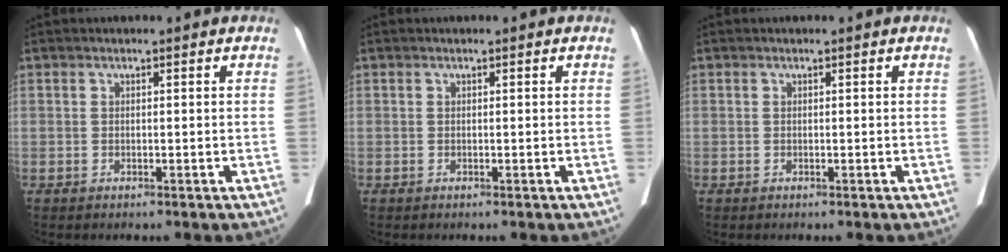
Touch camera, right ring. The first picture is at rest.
{"total": 0.0}
{"total": 0.0}